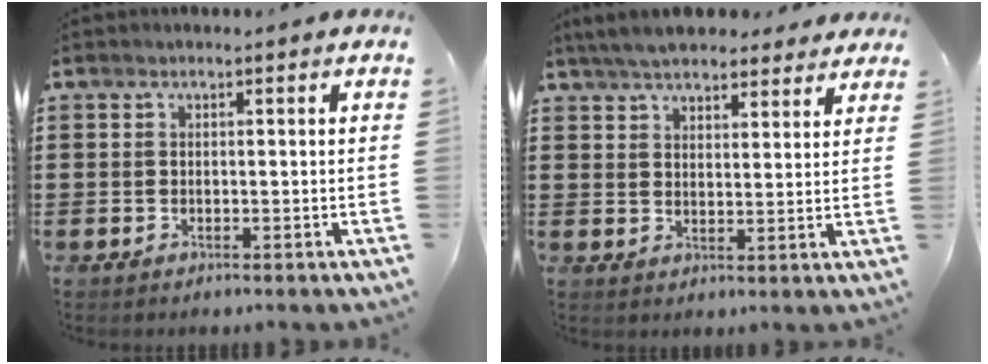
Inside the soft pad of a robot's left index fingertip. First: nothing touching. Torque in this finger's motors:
{"motor_torque": [2.14, 0.00, 0.25, -0.06]}